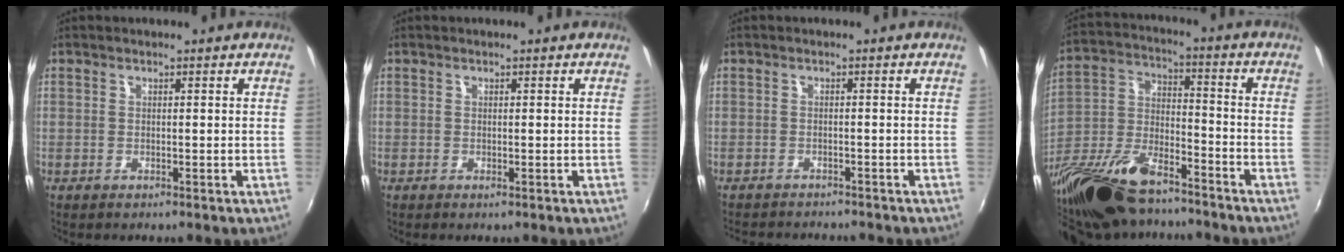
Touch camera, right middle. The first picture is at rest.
{"total": 0.0}
{"total": 5.7, "force": [-5.4, 1.1, 1.6], "torque": [-0.045, -0.016, -0.080]}
{"total": 22.6, "force": [-16.6, 8.6, 12.7], "torque": [-0.271, -0.031, -0.295]}